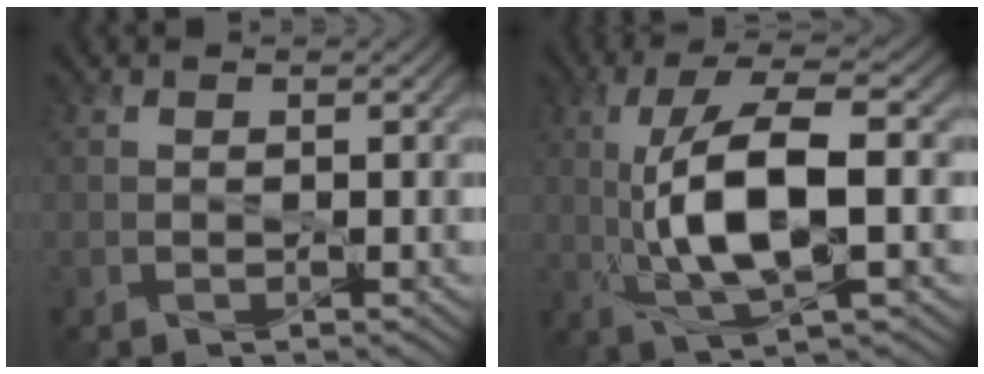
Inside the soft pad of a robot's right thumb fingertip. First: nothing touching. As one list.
[{"total": 9.6, "force": [-0.4, 2.6, 9.3], "torque": [-0.170, 0.018, -0.010]}]